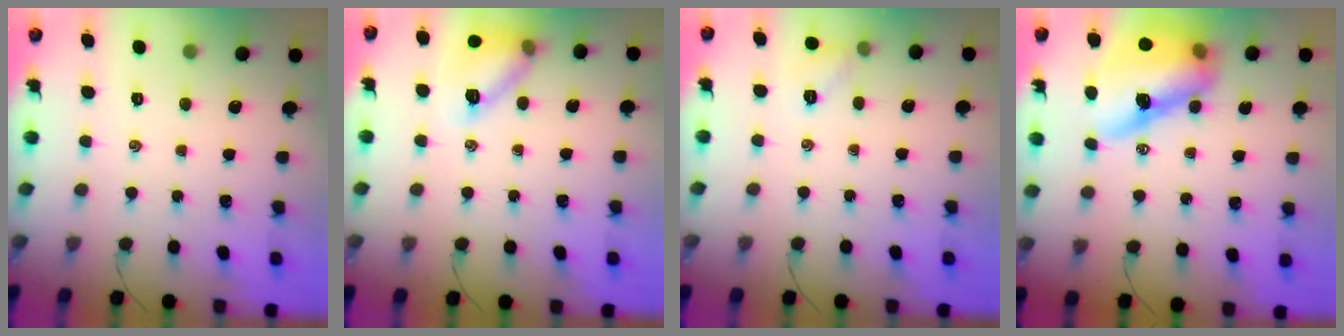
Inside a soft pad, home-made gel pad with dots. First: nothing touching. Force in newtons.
{"total": 13.5, "press": 13.5, "slide": 1.1}
{"total": 5.7, "press": 5.6, "slide": 1.1}
{"total": 15.5, "press": 14.9, "slide": 4.3}